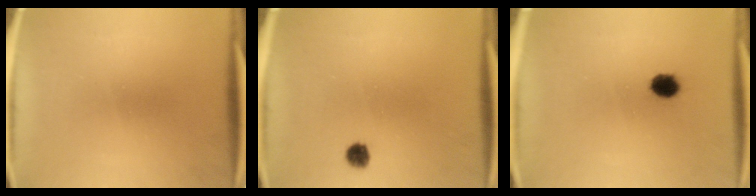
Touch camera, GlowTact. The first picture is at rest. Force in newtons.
{"total": 2.3}
{"total": 3.4}